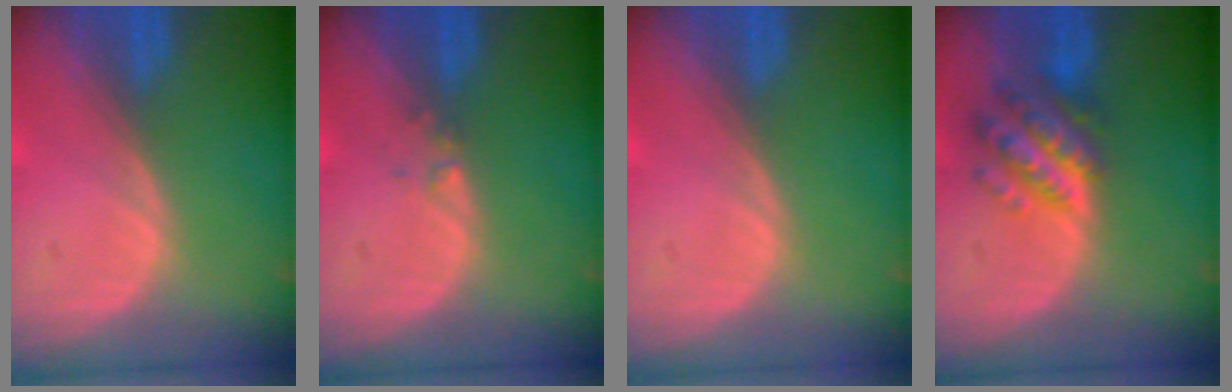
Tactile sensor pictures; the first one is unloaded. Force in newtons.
{"total": 0.9, "press": 0.9, "slide": 0.1}
{"total": 0.0}
{"total": 7.5, "press": 7.5, "slide": 0.4}